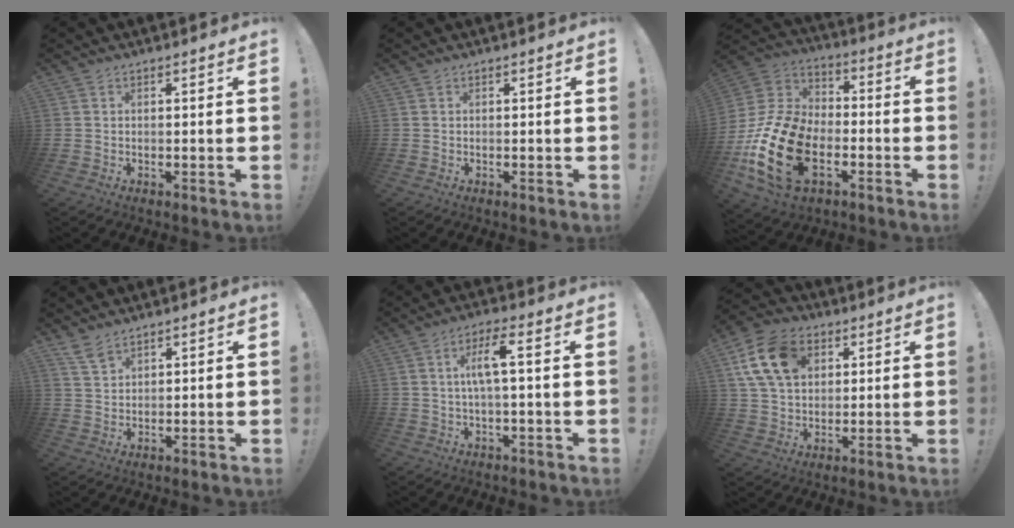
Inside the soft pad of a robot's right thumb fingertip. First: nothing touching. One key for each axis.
{"total": 0.0}
{"total": 24.5, "fx": -8.5, "fy": 15.1, "fz": 17.3, "tx": -0.345, "ty": 0.055, "tz": -0.133}
{"total": 4.4, "fx": 3.4, "fy": 1.4, "fz": 2.3, "tx": -0.051, "ty": -0.015, "tz": 0.065}
{"total": 7.0, "fx": 0.8, "fy": 0.9, "fz": 6.9, "tx": -0.130, "ty": 0.005, "tz": 0.010}
{"total": 15.4, "fx": 5.6, "fy": 11.0, "fz": 9.2, "tx": -0.164, "ty": -0.011, "tz": 0.112}